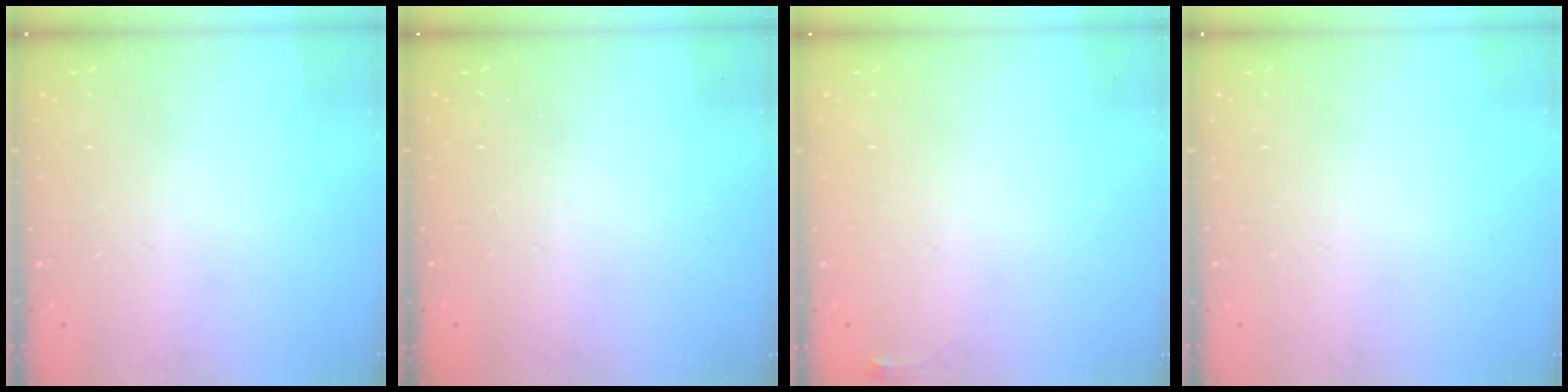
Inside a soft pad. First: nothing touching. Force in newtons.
{"total": 0.0}
{"total": 3.4, "press": 3.4, "slide": 0.5}
{"total": 0.0}